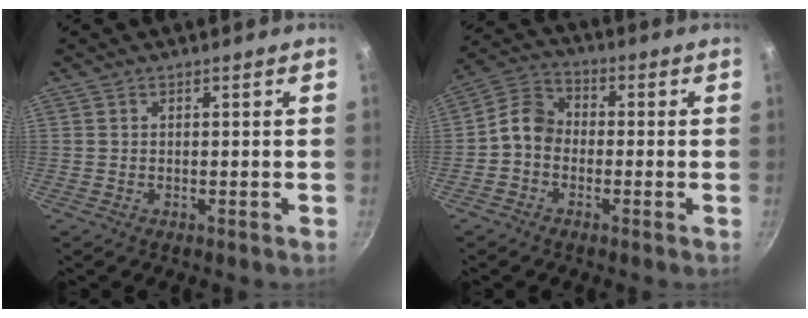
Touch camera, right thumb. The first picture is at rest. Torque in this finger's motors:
{"motor_torque": [0.99, 0.30, 0.67, -0.06, 0.03]}